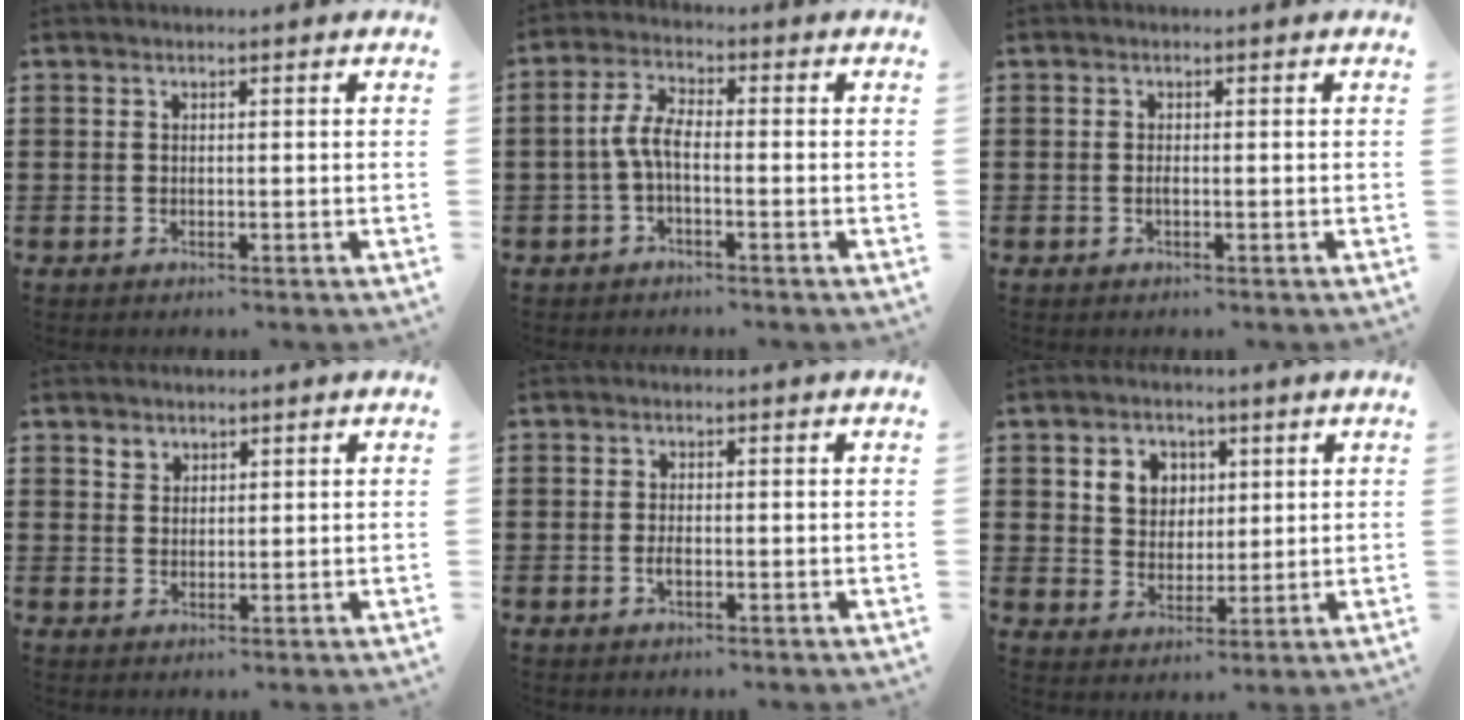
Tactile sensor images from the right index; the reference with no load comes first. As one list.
[{"total": 4.4, "force": [-1.2, 1.4, 4.0], "torque": [-0.094, -0.002, -0.029]}, {"total": 0.6, "force": [-0.2, 0.0, 0.6], "torque": [-0.012, -0.005, -0.003]}, {"total": 1.8, "force": [1.4, 1.2, -0.1], "torque": [-0.005, 0.004, 0.029]}, {"total": 1.4, "force": [-0.4, 0.5, 1.2], "torque": [-0.024, -0.005, -0.006]}, {"total": 4.8, "force": [1.7, 4.3, 1.4], "torque": [-0.041, 0.011, 0.028]}]